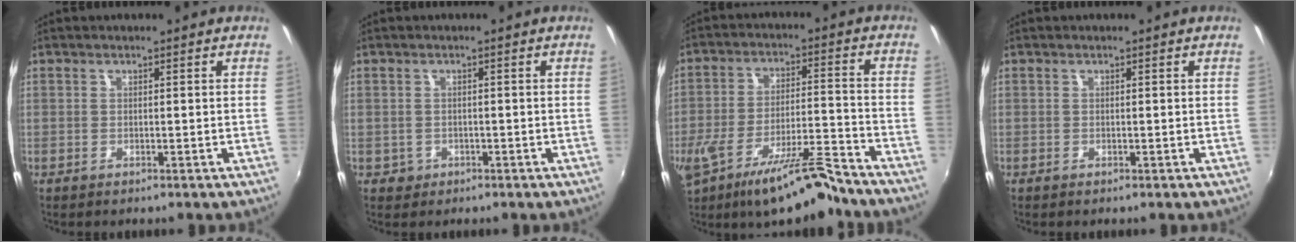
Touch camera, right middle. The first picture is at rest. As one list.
[{"total": 2.0, "force": [-0.6, 1.9, 0.5], "torque": [-0.012, -0.003, -0.006]}, {"total": 13.9, "force": [-10.6, 2.0, 8.9], "torque": [-0.168, -0.022, -0.178]}, {"total": 0.0}]